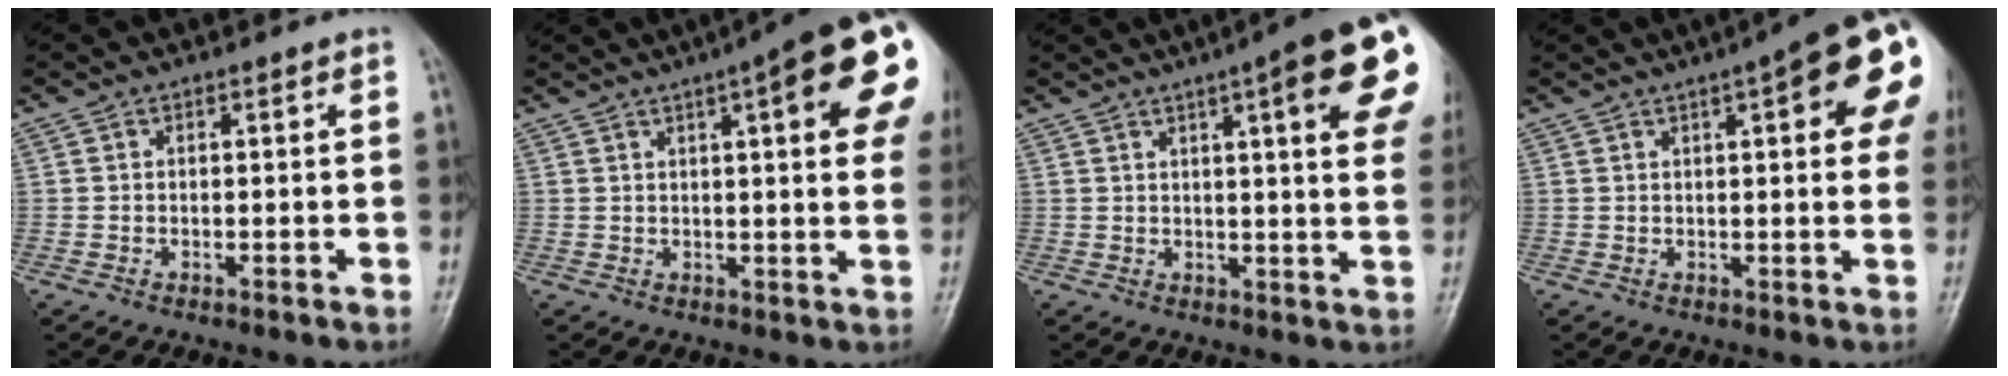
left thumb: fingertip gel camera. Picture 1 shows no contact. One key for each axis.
{"total": 18.1, "fx": 6.7, "fy": 4.0, "fz": 16.3, "tx": -0.204, "ty": -0.001, "tz": 0.077}
{"total": 17.3, "fx": 7.2, "fy": 3.1, "fz": 15.4, "tx": -0.185, "ty": -0.014, "tz": 0.082}
{"total": 15.8, "fx": 5.7, "fy": 4.3, "fz": 14.1, "tx": -0.169, "ty": 0.003, "tz": 0.063}